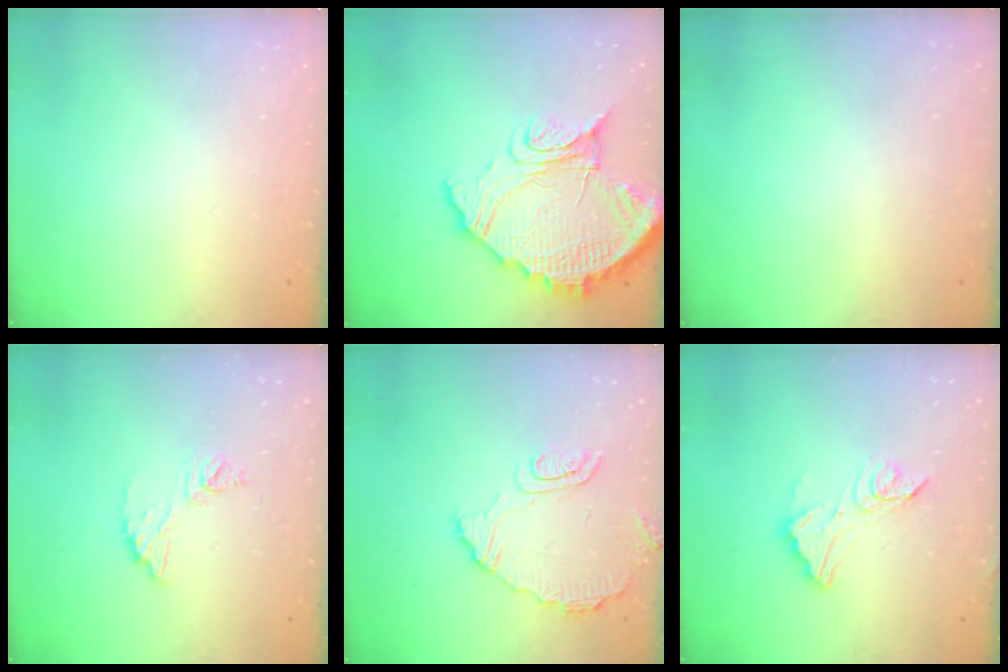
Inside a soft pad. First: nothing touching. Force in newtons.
{"total": 17.6, "press": 17.5, "slide": 1.3}
{"total": 3.0, "press": 3.0, "slide": 0.1}
{"total": 8.8, "press": 8.7, "slide": 0.5}
{"total": 9.5, "press": 9.5, "slide": 0.4}
{"total": 12.4, "press": 12.4, "slide": 0.8}